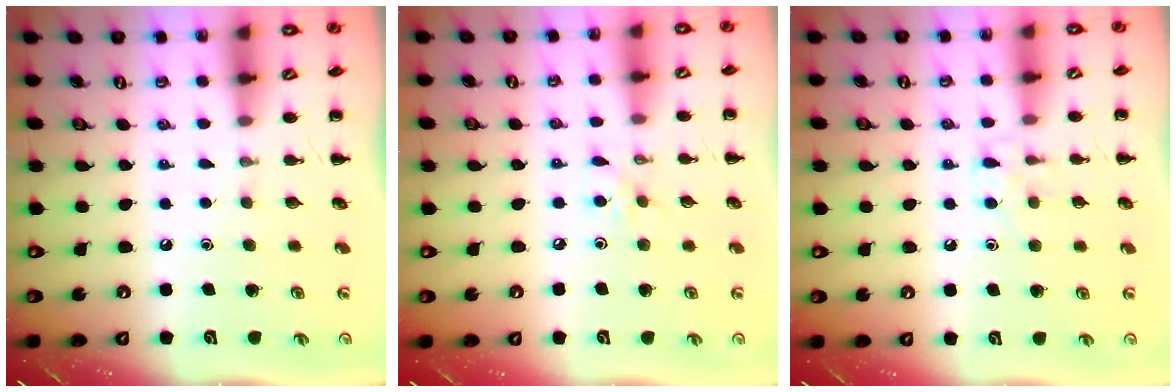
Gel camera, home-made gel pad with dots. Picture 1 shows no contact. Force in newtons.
{"total": 3.8, "press": 3.6, "slide": 1.4}
{"total": 6.5, "press": 6.3, "slide": 1.5}